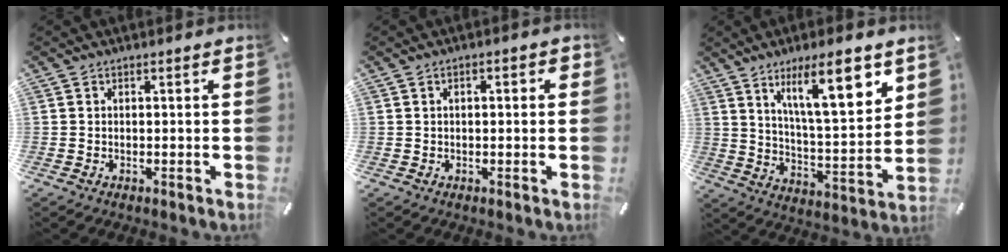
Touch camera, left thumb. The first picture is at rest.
{"total": 2.0, "force": [0.0, 1.0, 1.7], "torque": [-0.022, 0.003, -0.004]}
{"total": 15.2, "force": [9.2, 4.4, 11.3], "torque": [-0.174, -0.051, 0.146]}